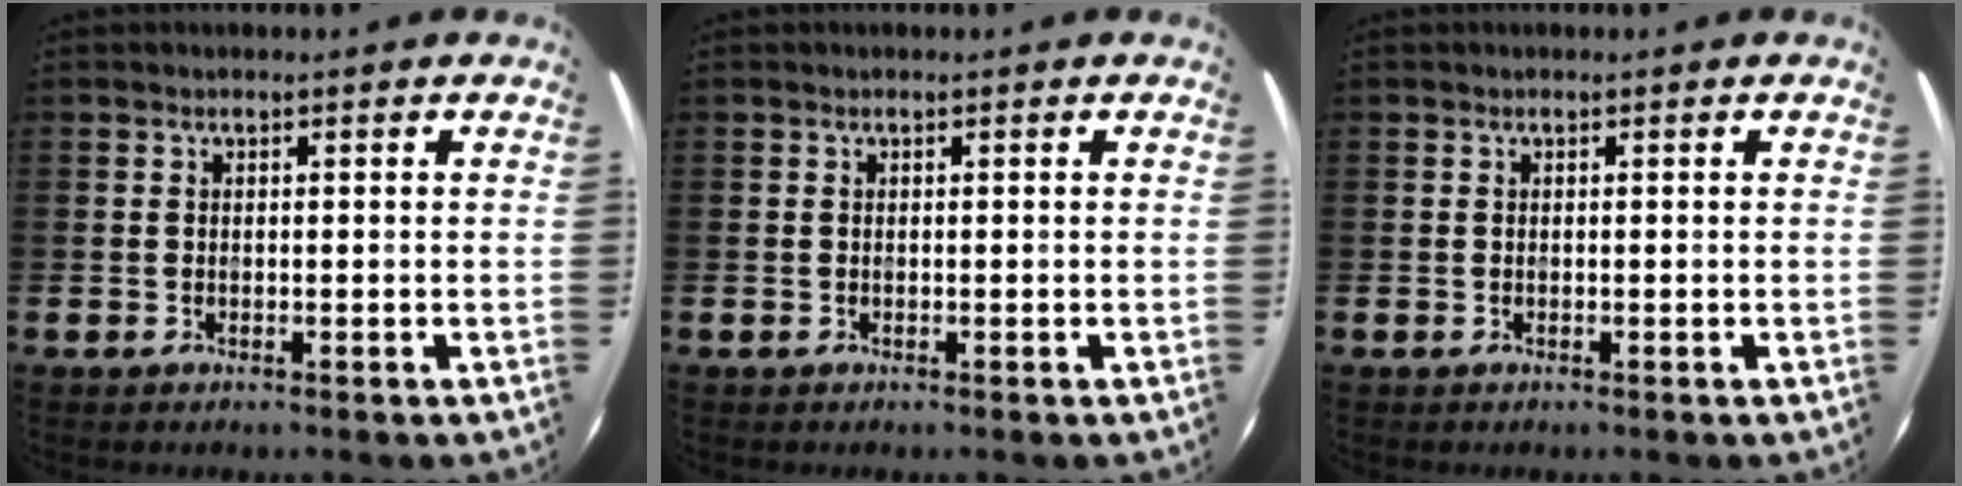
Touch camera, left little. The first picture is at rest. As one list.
[{"total": 0.0}, {"total": 0.0}]